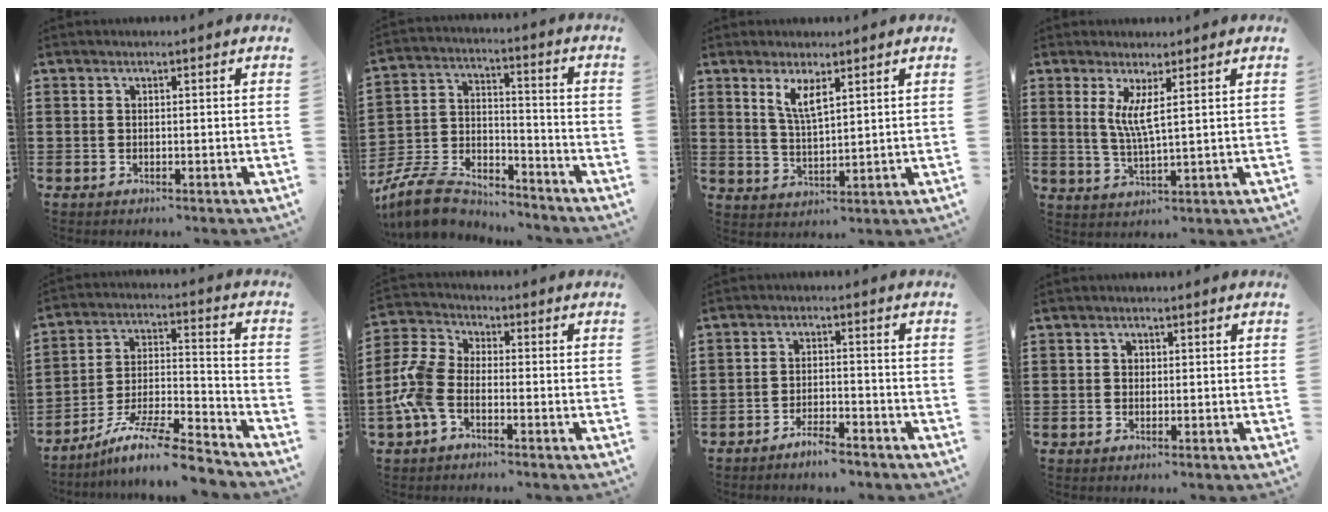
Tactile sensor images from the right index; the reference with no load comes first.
{"total": 9.5, "force": [-8.8, 2.3, 2.8], "torque": [-0.076, 0.015, -0.177]}
{"total": 4.2, "force": [2.4, 1.2, 3.3], "torque": [-0.070, 0.004, 0.042]}
{"total": 4.4, "force": [1.7, 0.1, 4.1], "torque": [-0.086, -0.005, 0.029]}
{"total": 11.1, "force": [-9.2, 1.2, 6.0], "torque": [-0.106, 0.018, -0.181]}
{"total": 7.2, "force": [-3.0, 4.1, 5.2], "torque": [-0.149, -0.005, -0.067]}
{"total": 3.4, "force": [-3.3, 0.4, 1.0], "torque": [-0.021, 0.007, -0.065]}
{"total": 0.7, "force": [0.0, 0.6, 0.2], "torque": [-0.006, 0.003, 0.001]}